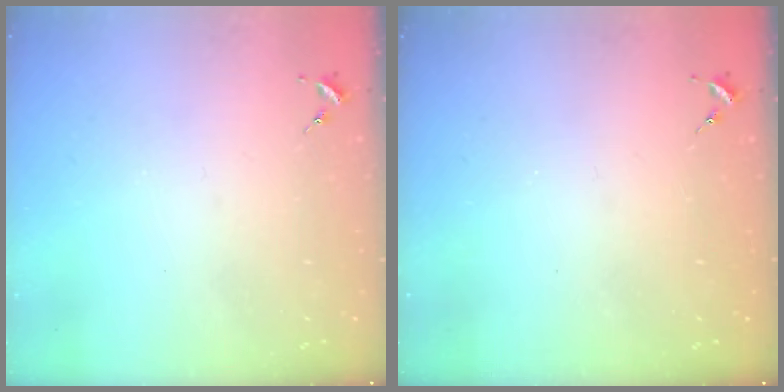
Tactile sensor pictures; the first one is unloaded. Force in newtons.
{"total": 0.8, "press": 0.8, "slide": 0.0}